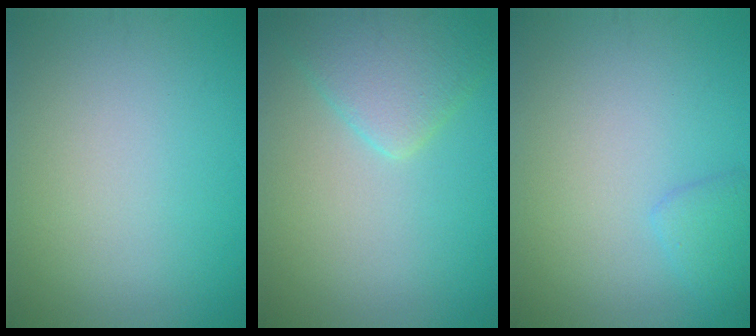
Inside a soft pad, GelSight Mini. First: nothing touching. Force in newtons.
{"total": 4.0, "press": 4.0, "slide": 0.3}
{"total": 1.4, "press": 1.4, "slide": 0.1}